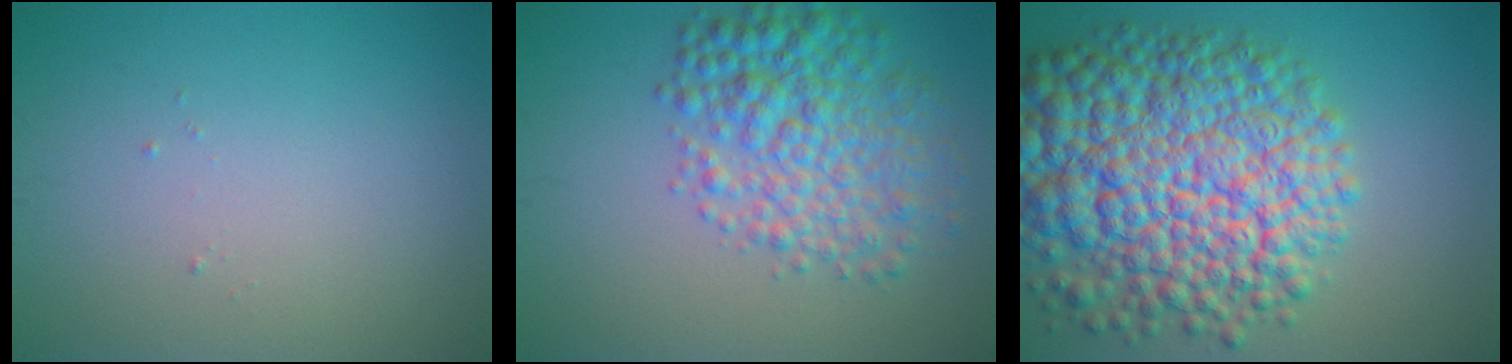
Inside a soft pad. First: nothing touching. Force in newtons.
{"total": 6.1, "press": 6.1, "slide": 0.1}
{"total": 14.7, "press": 14.7, "slide": 0.5}